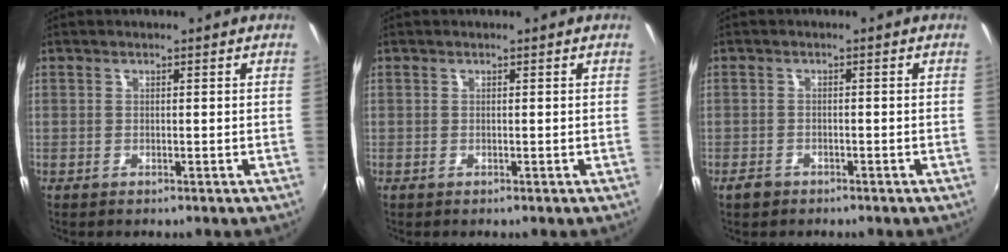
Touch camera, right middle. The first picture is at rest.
{"total": 0.0}
{"total": 2.1, "force": [-1.6, 1.3, 0.5], "torque": [-0.016, 0.000, -0.027]}